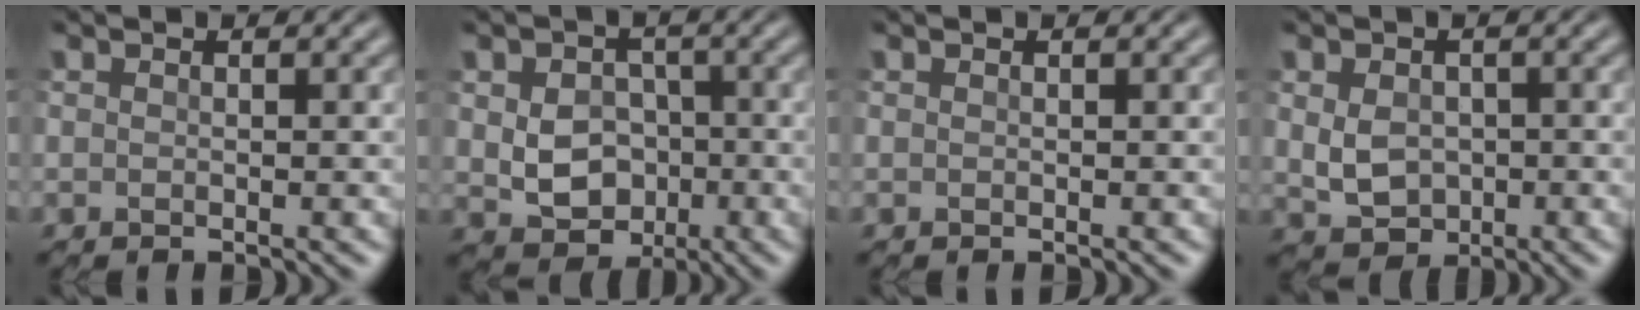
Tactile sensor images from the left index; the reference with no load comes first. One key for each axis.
{"total": 6.3, "fx": -0.7, "fy": 5.1, "fz": 3.8, "tx": -0.066, "ty": -0.009, "tz": -0.019}
{"total": 0.0}
{"total": 4.0, "fx": -0.3, "fy": 3.1, "fz": 2.5, "tx": -0.054, "ty": -0.010, "tz": -0.001}